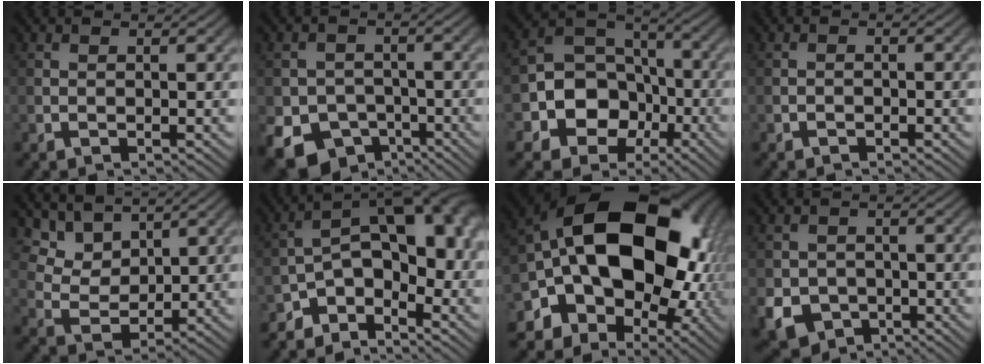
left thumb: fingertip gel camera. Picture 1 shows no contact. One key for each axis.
{"total": 9.2, "fx": -4.9, "fy": 7.1, "fz": 3.2, "tx": -0.062, "ty": -0.027, "tz": -0.095}
{"total": 10.7, "fx": -3.8, "fy": 8.6, "fz": 5.1, "tx": -0.099, "ty": -0.021, "tz": -0.098}
{"total": 0.7, "fx": -0.6, "fy": 0.3, "fz": 0.2, "tx": 0.000, "ty": 0.001, "tz": -0.013}
{"total": 7.4, "fx": 5.5, "fy": 3.8, "fz": 3.0, "tx": -0.088, "ty": -0.029, "tz": 0.127}
{"total": 9.0, "fx": -4.6, "fy": 4.6, "fz": 6.3, "tx": -0.092, "ty": 0.000, "tz": -0.093}
{"total": 19.8, "fx": -0.4, "fy": 14.2, "fz": 13.8, "tx": -0.226, "ty": -0.016, "tz": 0.007}
{"total": 6.7, "fx": -2.8, "fy": 5.6, "fz": 2.5, "tx": -0.053, "ty": -0.022, "tz": -0.060}